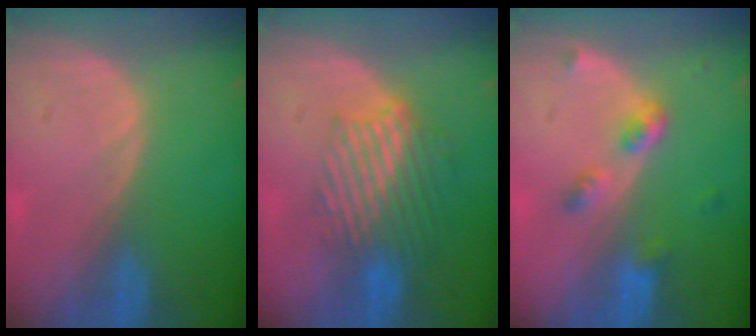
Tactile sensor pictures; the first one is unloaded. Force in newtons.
{"total": 9.5, "press": 8.1, "slide": 4.8}
{"total": 4.1, "press": 3.9, "slide": 1.2}